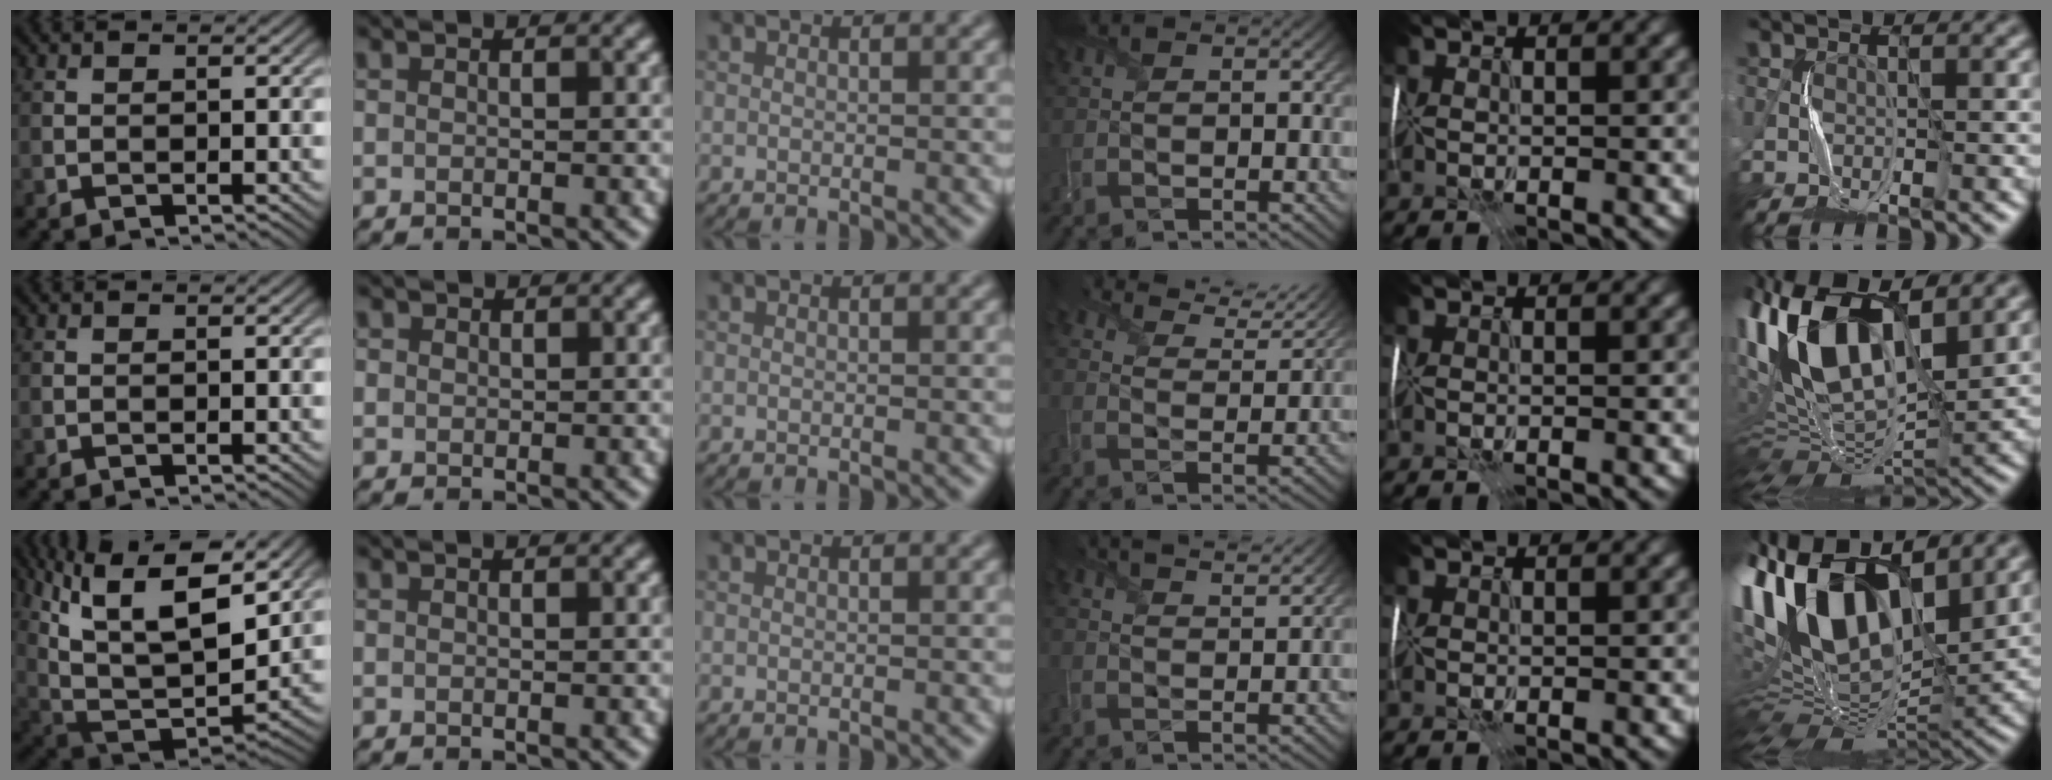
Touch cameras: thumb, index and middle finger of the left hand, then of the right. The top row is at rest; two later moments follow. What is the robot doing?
{"motion": "wrap", "object": "scarf"}